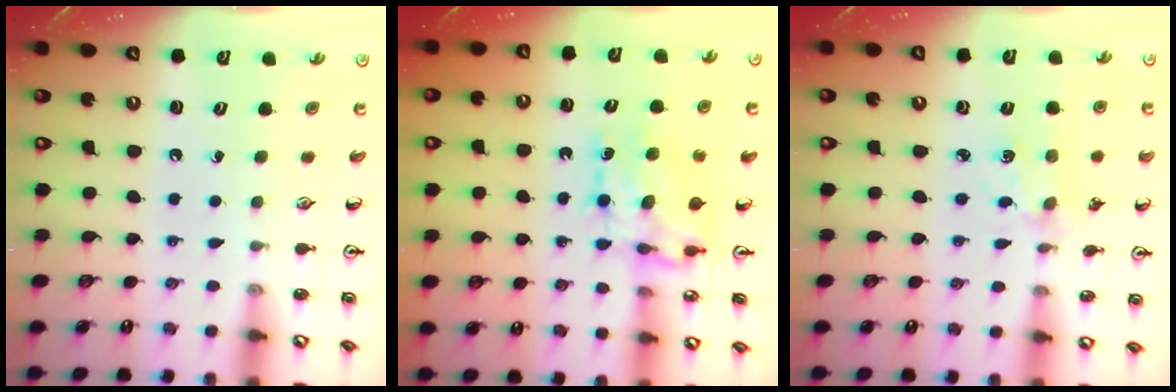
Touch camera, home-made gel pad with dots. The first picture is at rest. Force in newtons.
{"total": 8.2, "press": 8.1, "slide": 0.8}
{"total": 1.9, "press": 1.8, "slide": 0.3}